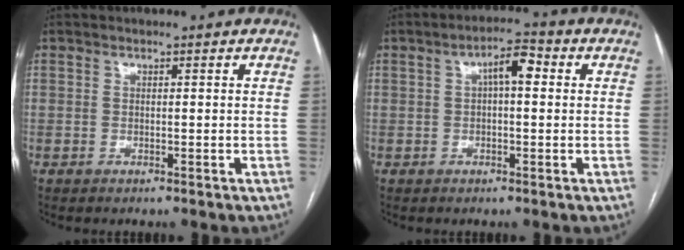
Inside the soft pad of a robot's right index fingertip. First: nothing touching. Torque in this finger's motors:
{"motor_torque": [0.24, 0.09, 0.10, 0.06]}